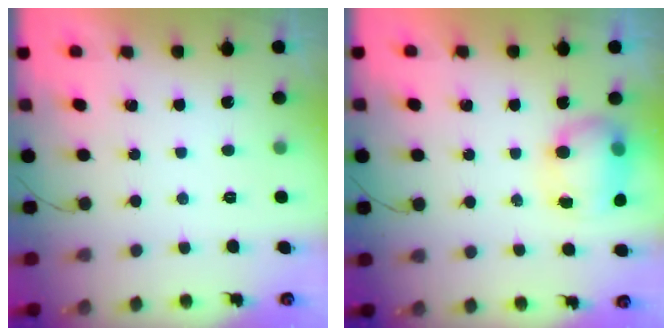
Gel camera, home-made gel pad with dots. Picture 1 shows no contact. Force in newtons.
{"total": 8.6, "press": 8.5, "slide": 0.7}